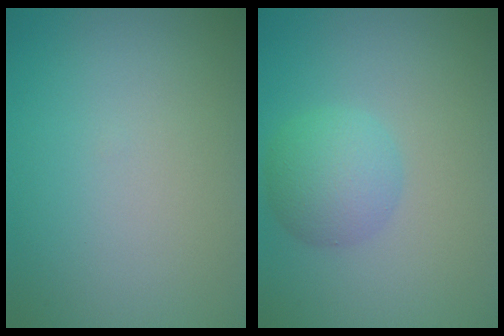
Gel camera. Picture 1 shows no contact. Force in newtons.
{"total": 3.7, "press": 3.7, "slide": 0.1}